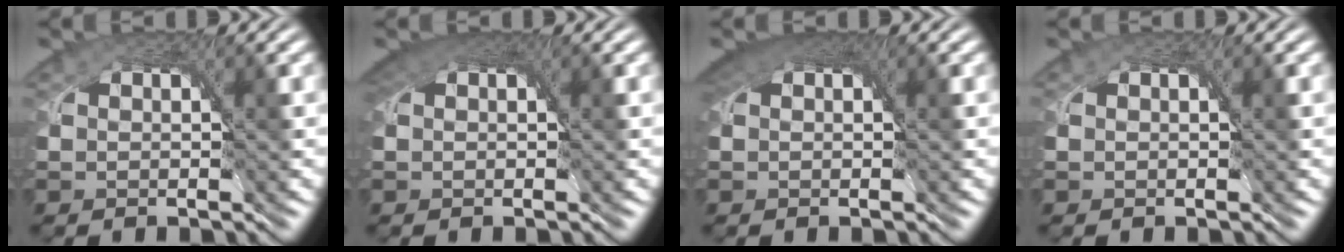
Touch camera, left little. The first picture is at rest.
{"total": 3.8, "force": [2.0, 2.1, 2.4], "torque": [-0.043, 0.009, 0.024]}
{"total": 4.3, "force": [2.5, 2.1, 2.9], "torque": [-0.047, 0.014, 0.029]}
{"total": 0.0}